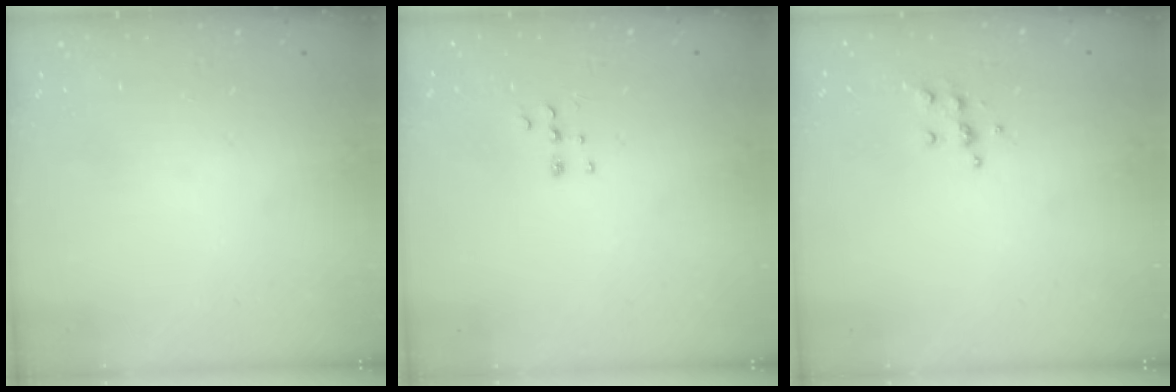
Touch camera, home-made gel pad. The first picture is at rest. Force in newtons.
{"total": 5.3, "press": 5.2, "slide": 0.5}
{"total": 5.1, "press": 5.1, "slide": 0.5}